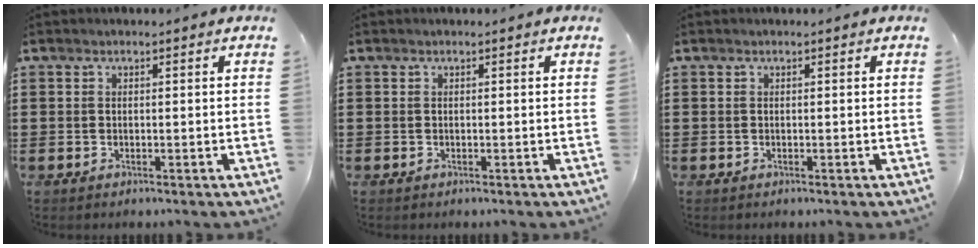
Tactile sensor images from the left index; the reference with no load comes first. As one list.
[{"total": 0.0}, {"total": 0.0}]